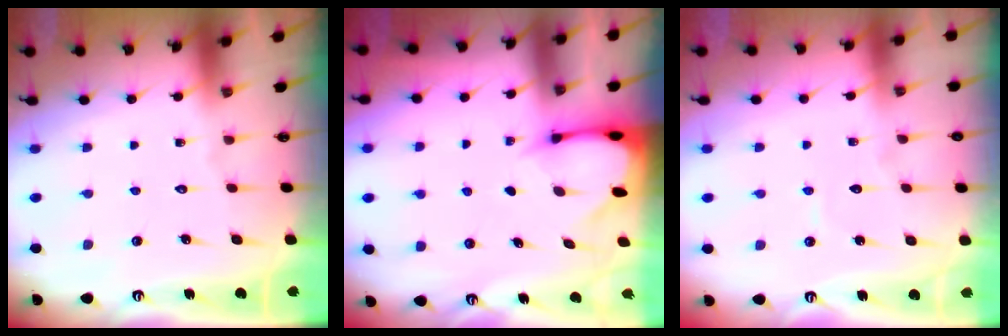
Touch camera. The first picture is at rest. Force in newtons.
{"total": 2.7, "press": 2.7, "slide": 0.3}
{"total": 3.3, "press": 3.2, "slide": 0.3}